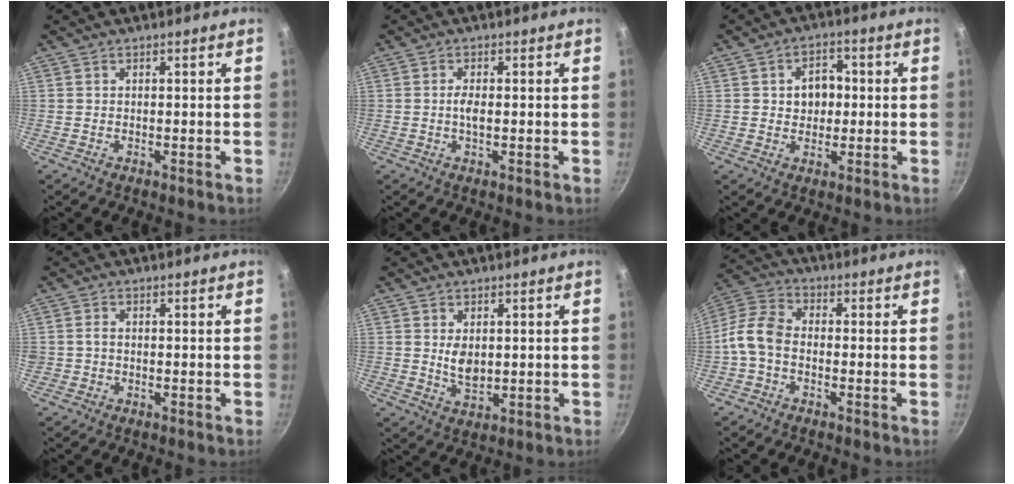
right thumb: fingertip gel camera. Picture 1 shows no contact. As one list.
[{"total": 2.3, "force": [-0.1, 0.8, 2.1], "torque": [-0.041, 0.000, -0.006]}, {"total": 6.2, "force": [0.5, 4.9, 3.8], "torque": [-0.022, 0.007, 0.003]}, {"total": 1.4, "force": [-0.3, 1.2, 0.7], "torque": [-0.010, 0.008, -0.005]}, {"total": 4.8, "force": [0.7, 3.1, 3.6], "torque": [-0.058, -0.015, 0.019]}, {"total": 7.6, "force": [-2.2, 5.0, 5.3], "torque": [-0.108, 0.037, -0.061]}]